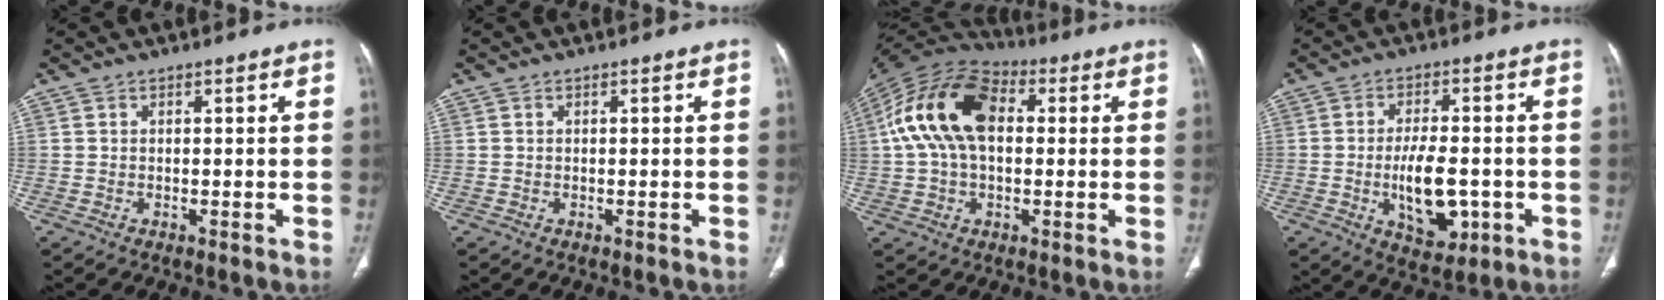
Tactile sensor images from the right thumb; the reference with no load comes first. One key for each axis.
{"total": 0.0}
{"total": 17.2, "fx": 2.5, "fy": 10.8, "fz": 13.2, "tx": -0.250, "ty": 0.037, "tz": 0.037}
{"total": 10.5, "fx": -2.3, "fy": 5.2, "fz": 8.8, "tx": -0.128, "ty": 0.005, "tz": -0.028}